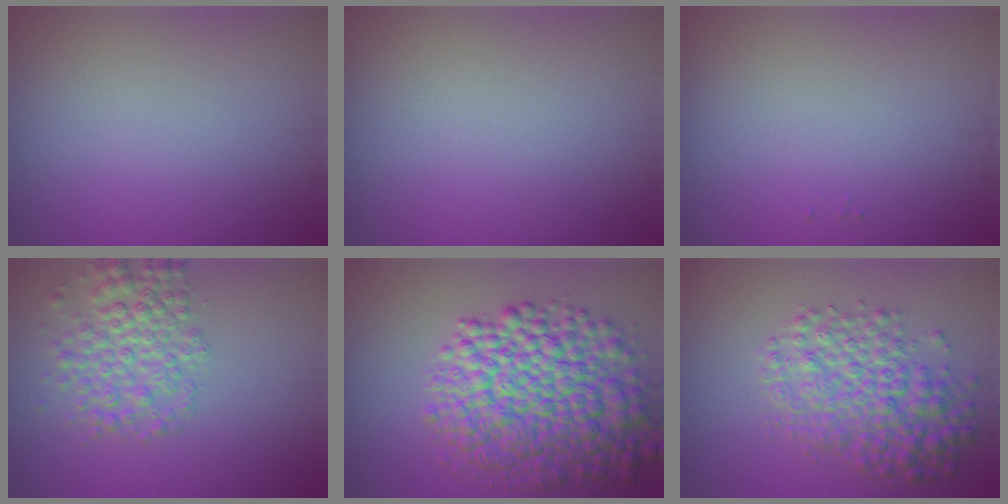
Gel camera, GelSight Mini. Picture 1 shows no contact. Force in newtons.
{"total": 0.0}
{"total": 0.0}
{"total": 4.2, "press": 4.2, "slide": 0.1}
{"total": 10.3, "press": 10.3, "slide": 0.2}
{"total": 5.9, "press": 5.9, "slide": 0.1}